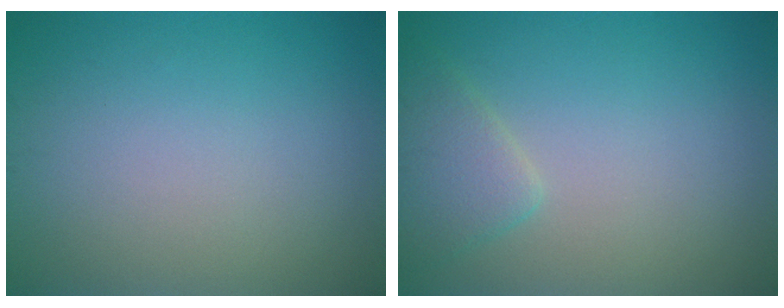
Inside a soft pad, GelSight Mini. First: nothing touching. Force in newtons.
{"total": 2.5, "press": 2.5, "slide": 0.2}